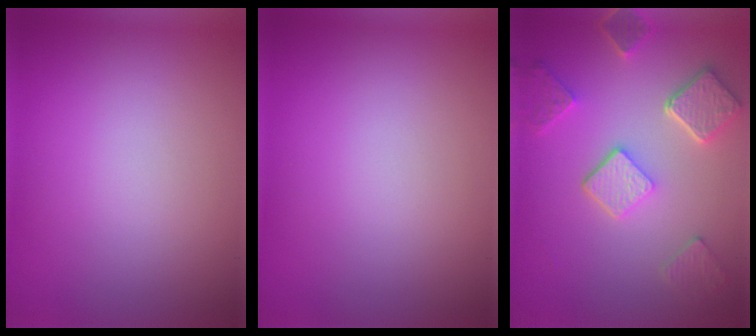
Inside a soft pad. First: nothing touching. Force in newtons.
{"total": 0.0}
{"total": 5.1, "press": 3.9, "slide": 3.2}